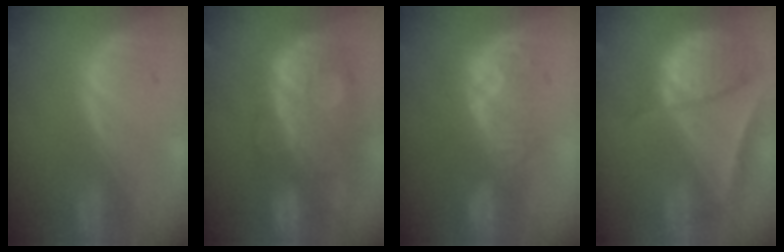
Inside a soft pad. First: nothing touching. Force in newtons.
{"total": 12.9, "press": 10.6, "slide": 7.3}
{"total": 8.2, "press": 7.4, "slide": 3.6}
{"total": 9.8, "press": 8.2, "slide": 5.3}